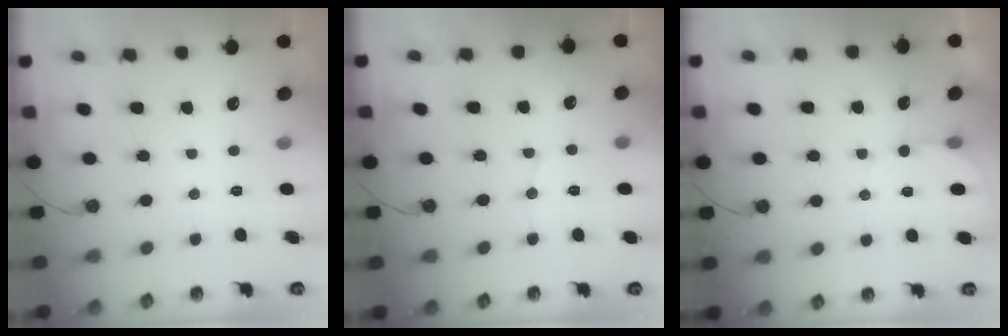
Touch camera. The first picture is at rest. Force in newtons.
{"total": 4.3, "press": 4.2, "slide": 0.6}
{"total": 4.4, "press": 4.4, "slide": 0.3}